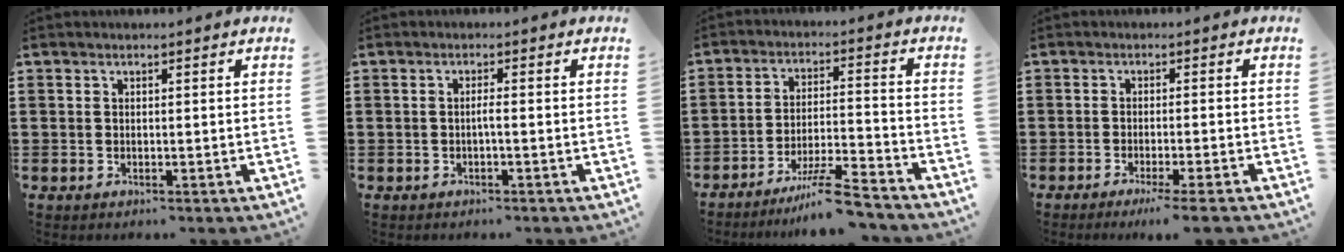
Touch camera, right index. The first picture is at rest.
{"total": 1.1, "force": [-0.5, 0.0, 1.0], "torque": [-0.020, -0.003, -0.009]}
{"total": 8.0, "force": [-6.6, 0.4, 4.4], "torque": [-0.080, 0.001, -0.126]}
{"total": 3.0, "force": [-2.3, -0.5, 1.8], "torque": [-0.028, -0.008, -0.042]}